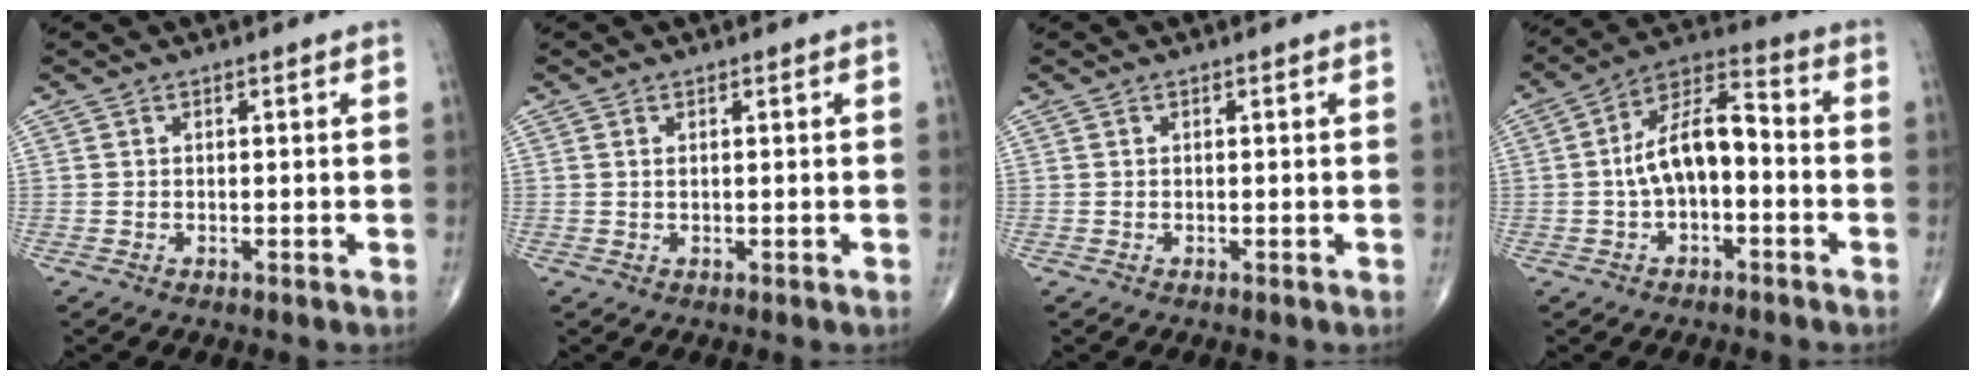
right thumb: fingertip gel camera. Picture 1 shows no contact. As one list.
[{"total": 0.5, "force": [0.3, 0.2, 0.4], "torque": [-0.013, 0.003, 0.007]}, {"total": 0.0}, {"total": 11.4, "force": [-1.3, 5.8, 9.7], "torque": [-0.167, 0.046, -0.032]}]